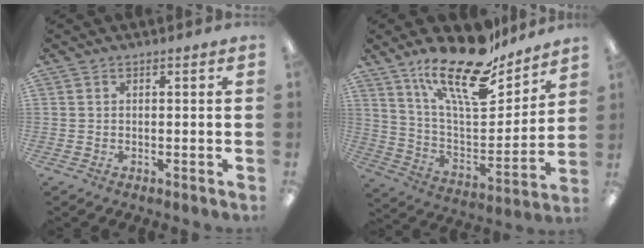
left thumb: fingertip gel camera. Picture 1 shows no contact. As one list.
[{"total": 22.3, "force": [16.4, 7.9, 13.0], "torque": [-0.219, -0.104, 0.282]}]